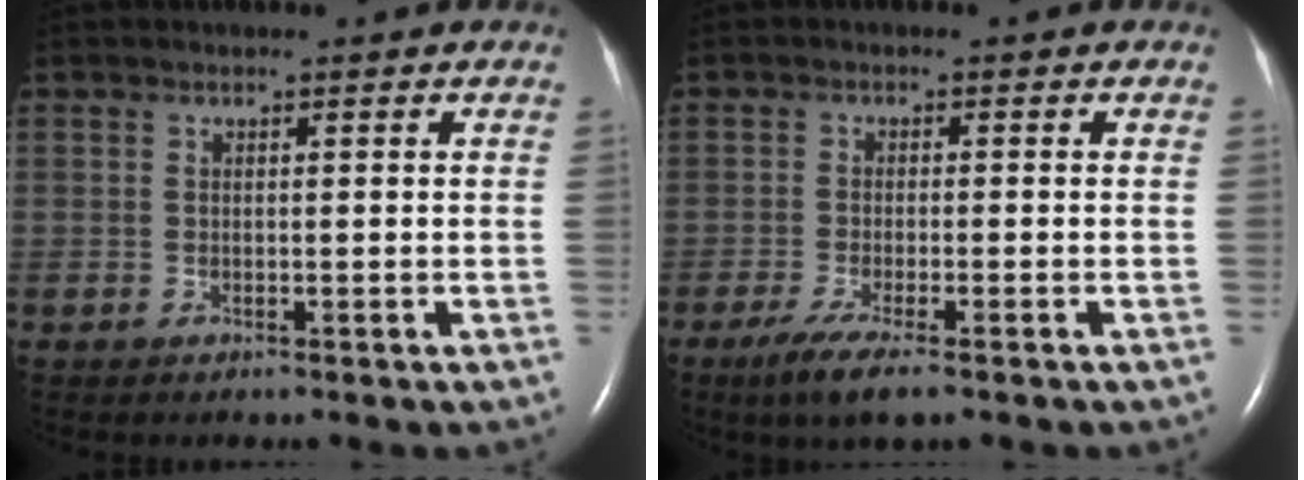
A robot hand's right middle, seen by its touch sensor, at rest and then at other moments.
{"total": 5.4, "force": [-3.5, 0.7, 4.1], "torque": [-0.082, -0.016, -0.059]}